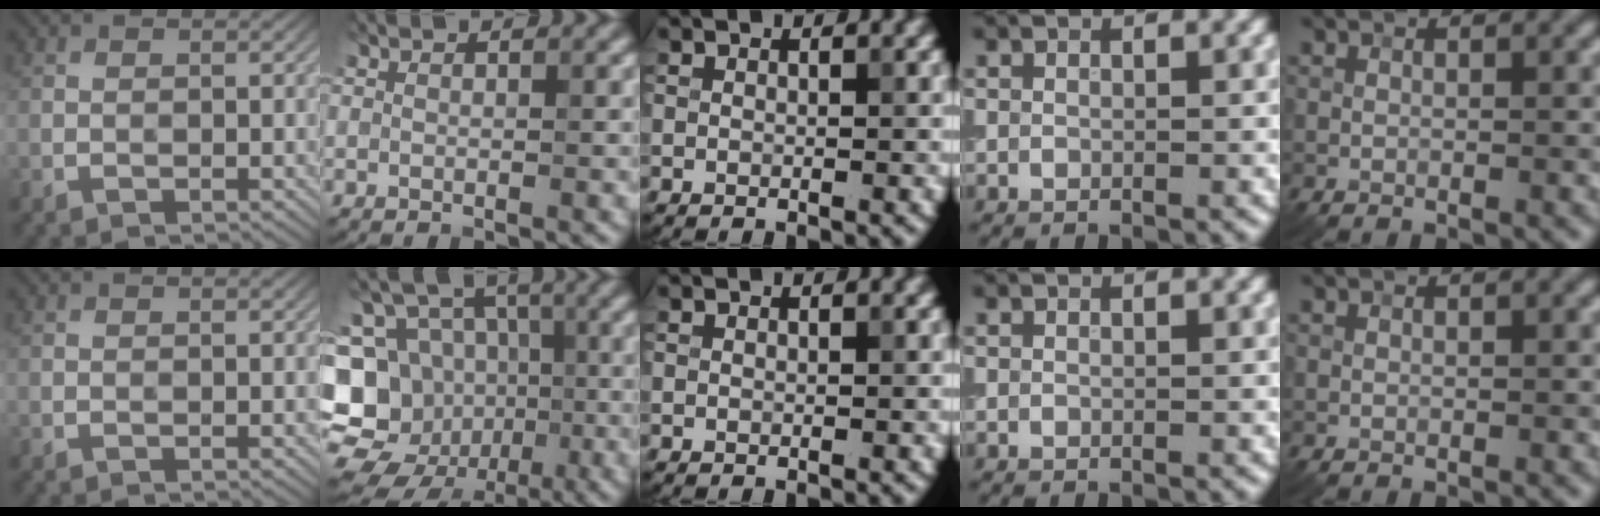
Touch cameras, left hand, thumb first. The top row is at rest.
{"index": {"total": 16.6, "force": [-4.4, 14.8, 6.3], "torque": [-0.157, 0.002, -0.073]}}